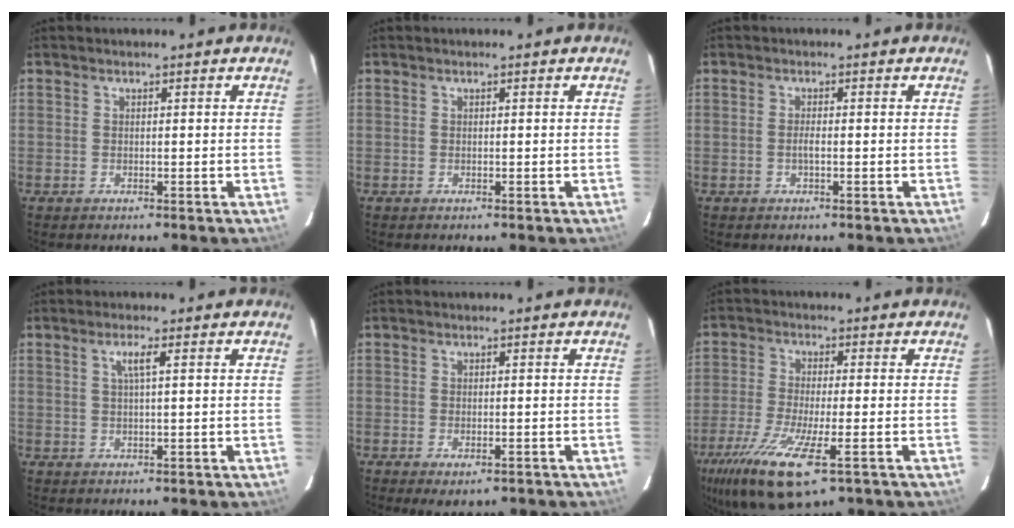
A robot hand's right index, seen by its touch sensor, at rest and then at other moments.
{"total": 0.0}
{"total": 1.3, "force": [-0.3, 0.2, 1.3], "torque": [-0.025, 0.001, -0.007]}
{"total": 2.4, "force": [0.7, -0.2, 2.3], "torque": [-0.042, 0.001, 0.011]}
{"total": 4.3, "force": [-2.6, 1.9, 2.8], "torque": [-0.056, -0.017, -0.038]}
{"total": 15.4, "force": [-8.4, 3.7, 12.4], "torque": [-0.258, -0.056, -0.155]}